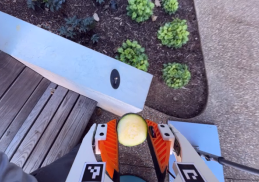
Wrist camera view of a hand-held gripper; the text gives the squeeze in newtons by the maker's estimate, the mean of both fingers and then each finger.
{"total": 11.8, "left": 12.4, "right": 11.3}